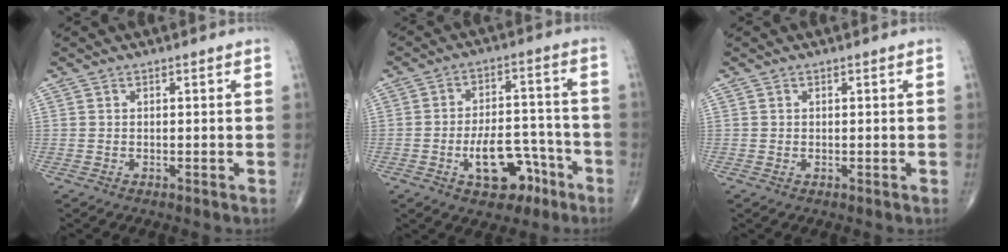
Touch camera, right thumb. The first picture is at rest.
{"total": 11.2, "force": [-5.3, 6.3, 7.7], "torque": [-0.094, 0.047, -0.076]}
{"total": 0.0}